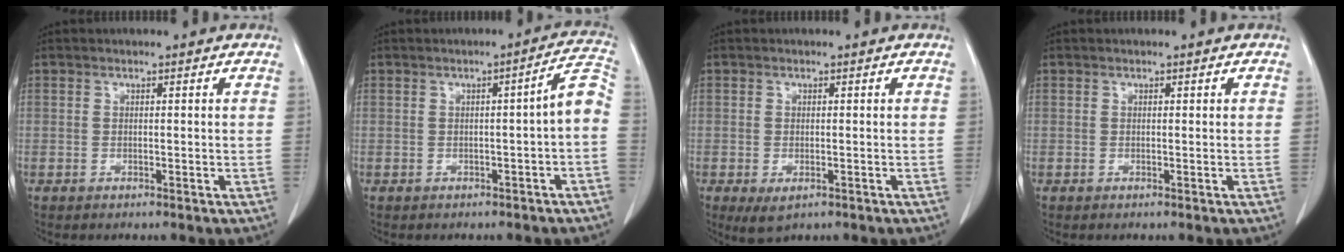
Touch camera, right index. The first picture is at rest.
{"total": 4.8, "force": [-1.3, 0.4, 4.6], "torque": [-0.052, 0.018, -0.017]}
{"total": 3.1, "force": [-1.4, 1.4, 2.3], "torque": [-0.041, -0.008, -0.014]}
{"total": 0.0}